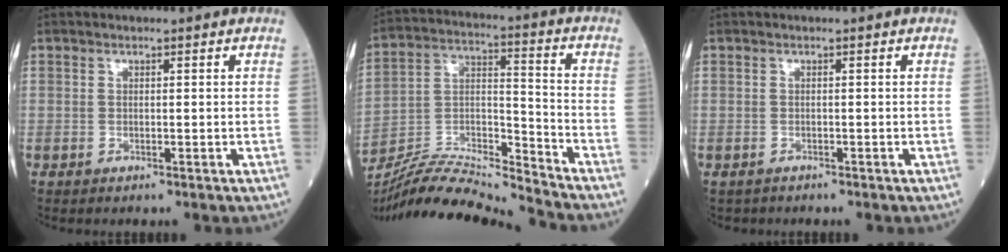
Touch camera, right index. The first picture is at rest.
{"total": 15.9, "force": [-15.3, -0.8, 4.2], "torque": [-0.074, 0.025, -0.281]}
{"total": 0.9, "force": [-0.7, 0.5, -0.1], "torque": [-0.009, 0.000, -0.013]}